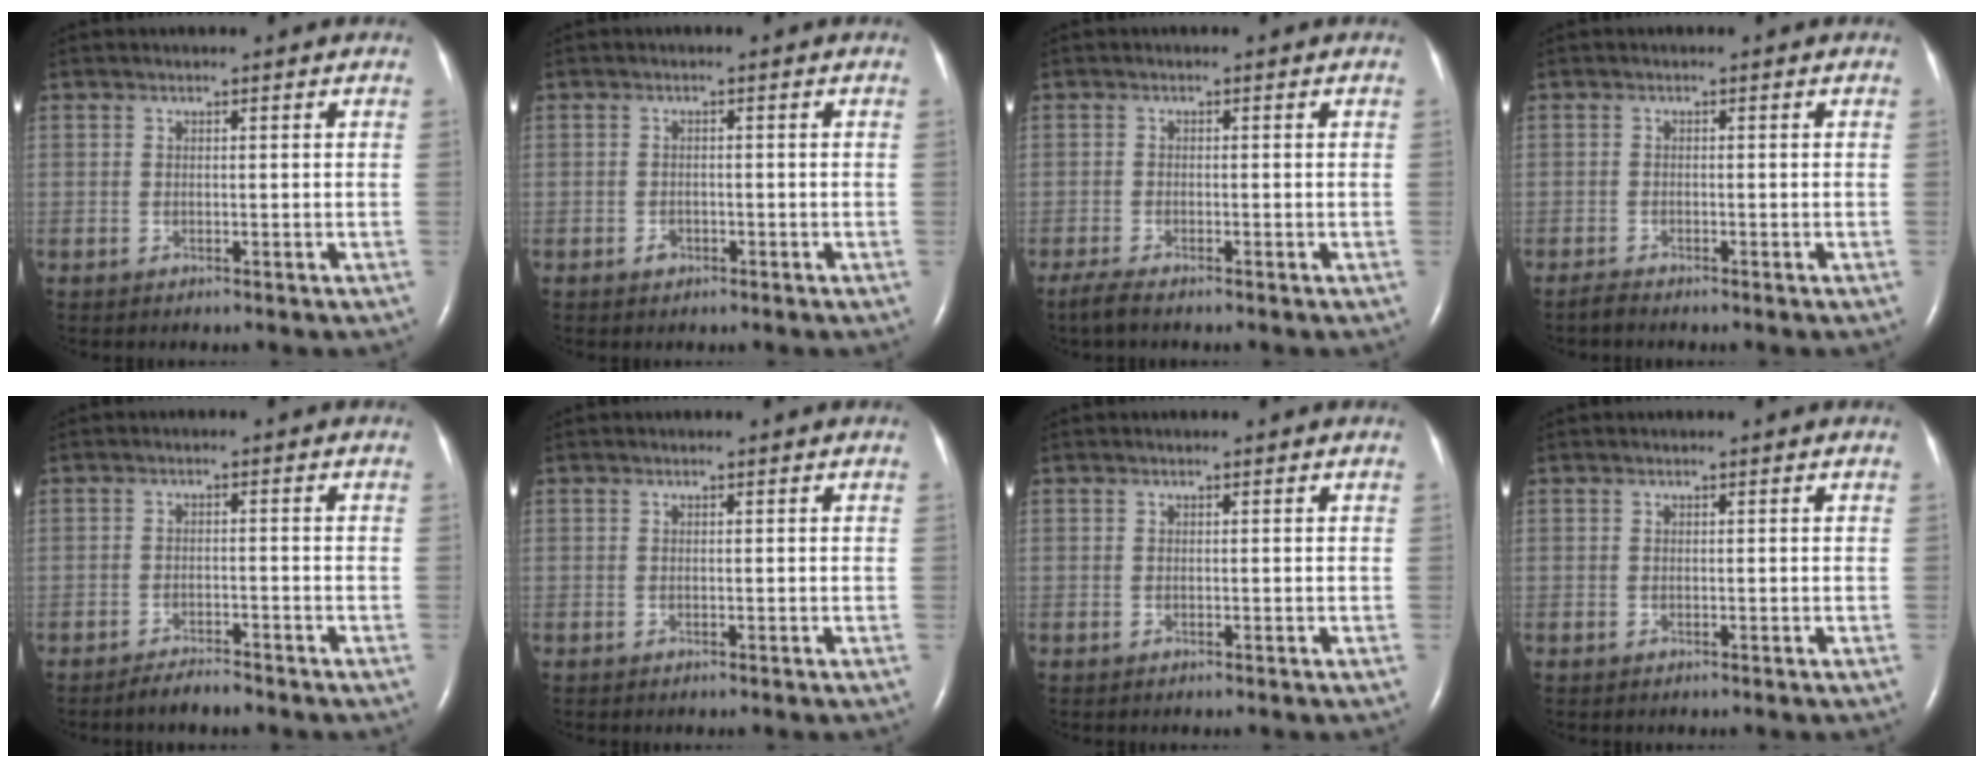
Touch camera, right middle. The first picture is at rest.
{"total": 1.2, "force": [-0.7, 0.9, 0.5], "torque": [-0.010, 0.002, -0.010]}
{"total": 2.5, "force": [-2.0, 0.2, 1.5], "torque": [-0.041, -0.009, -0.037]}
{"total": 1.0, "force": [-1.0, 0.0, 0.2], "torque": [-0.014, -0.003, -0.018]}
{"total": 2.8, "force": [-2.6, 0.3, 1.0], "torque": [-0.026, -0.006, -0.043]}
{"total": 0.0}
{"total": 0.0}
{"total": 0.0}